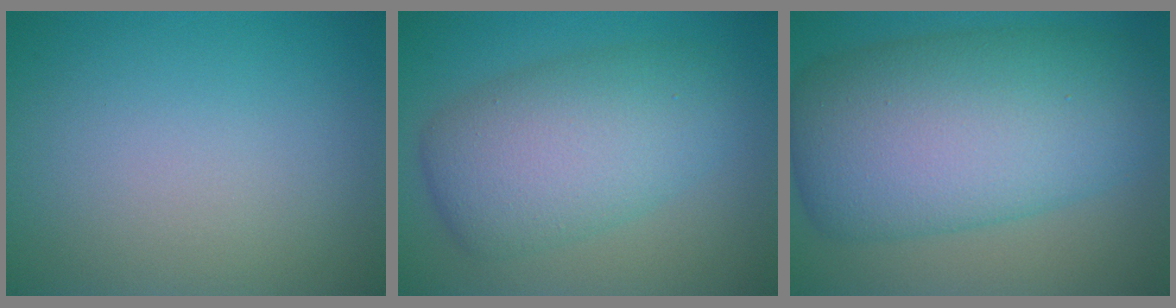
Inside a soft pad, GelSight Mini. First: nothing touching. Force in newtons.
{"total": 7.4, "press": 7.4, "slide": 0.3}
{"total": 12.9, "press": 12.9, "slide": 0.1}